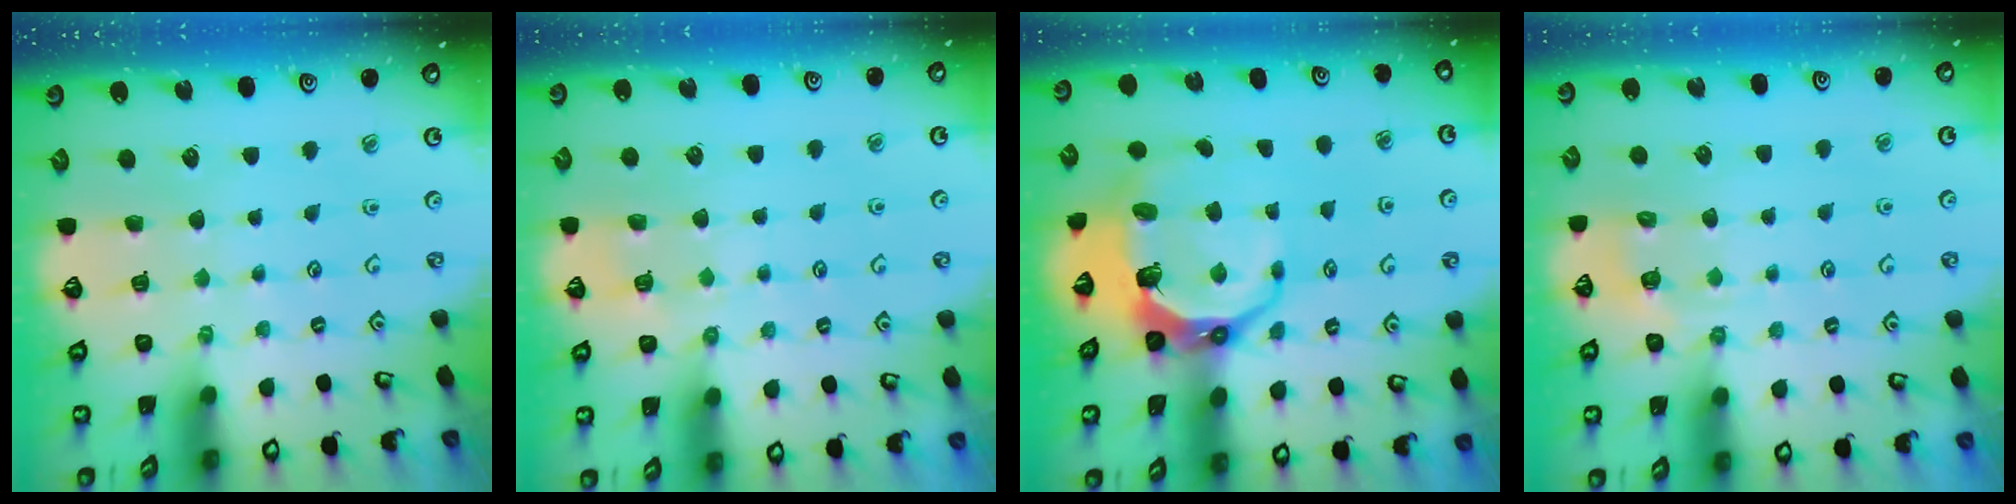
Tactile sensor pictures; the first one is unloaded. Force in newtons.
{"total": 5.9, "press": 5.8, "slide": 1.0}
{"total": 12.1, "press": 10.8, "slide": 5.4}
{"total": 2.9, "press": 2.6, "slide": 1.2}